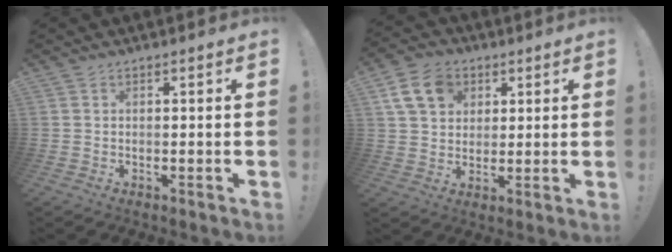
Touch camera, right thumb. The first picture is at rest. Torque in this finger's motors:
{"motor_torque": [0.08, 0.04, 0.65, 0.22, 0.00]}